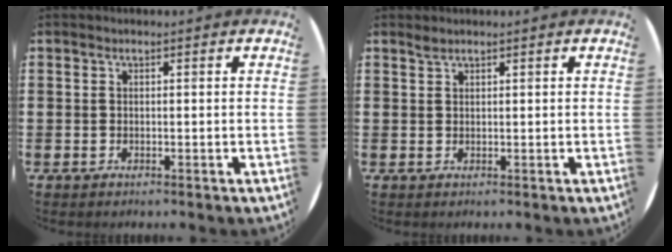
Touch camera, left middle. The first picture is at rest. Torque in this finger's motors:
{"motor_torque": [0.23, -0.17, -0.02, 0.00]}